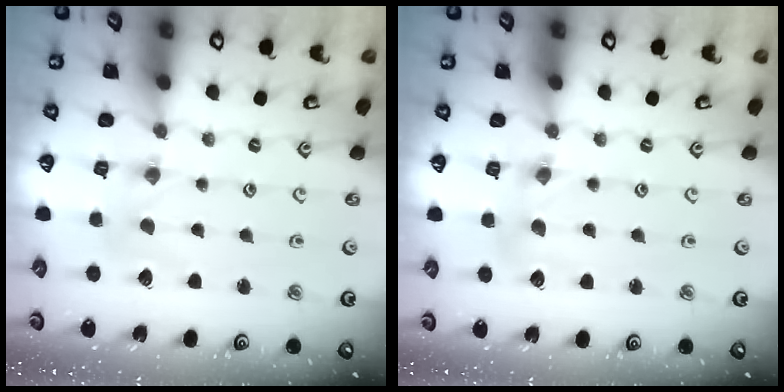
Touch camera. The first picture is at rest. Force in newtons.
{"total": 2.5, "press": 2.5, "slide": 0.3}